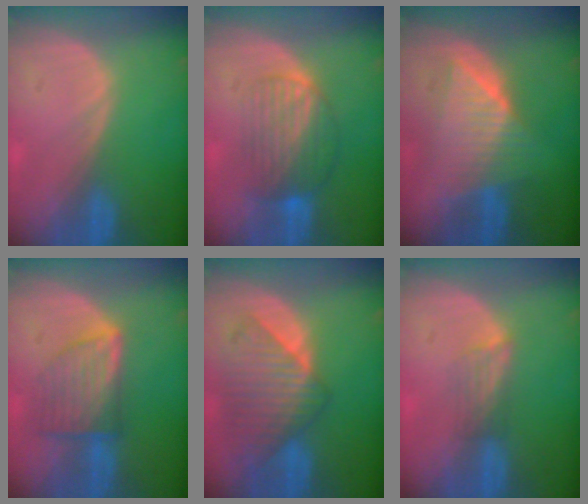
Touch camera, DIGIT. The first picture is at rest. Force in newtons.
{"total": 7.0, "press": 6.5, "slide": 2.5}
{"total": 7.4, "press": 7.4, "slide": 0.3}
{"total": 7.4, "press": 6.6, "slide": 3.4}
{"total": 9.0, "press": 8.1, "slide": 3.9}
{"total": 2.8, "press": 2.5, "slide": 1.4}